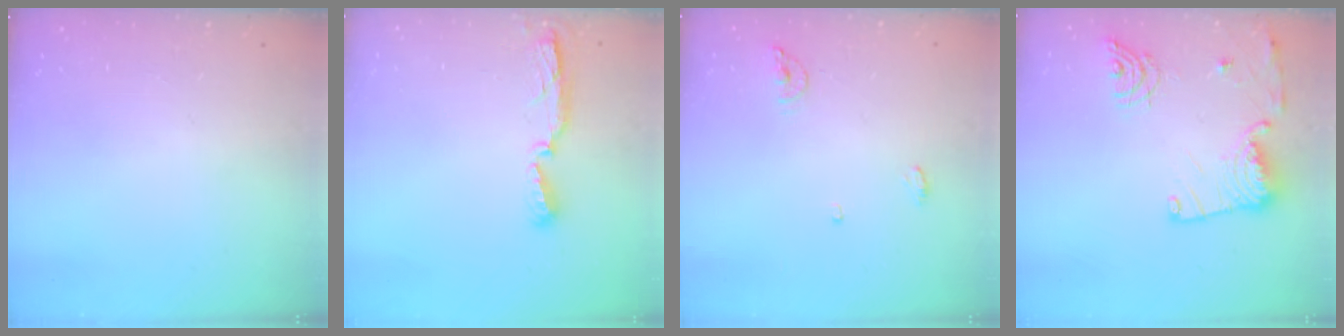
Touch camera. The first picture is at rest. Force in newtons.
{"total": 9.5, "press": 7.8, "slide": 5.5}
{"total": 5.9, "press": 5.6, "slide": 1.7}
{"total": 15.8, "press": 15.7, "slide": 0.9}